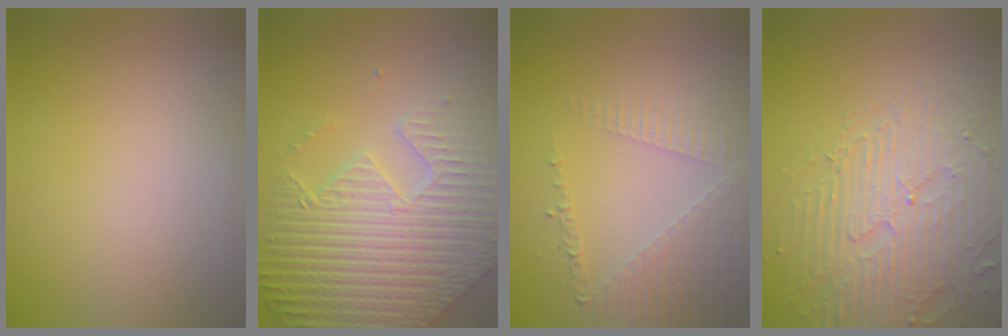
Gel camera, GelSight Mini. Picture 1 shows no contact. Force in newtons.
{"total": 9.3, "press": 6.6, "slide": 6.5}
{"total": 5.1, "press": 3.2, "slide": 4.0}
{"total": 5.2, "press": 4.7, "slide": 2.1}